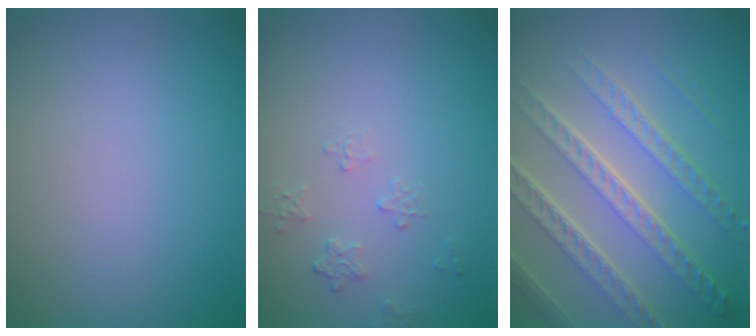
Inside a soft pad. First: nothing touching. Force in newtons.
{"total": 1.2, "press": 0.8, "slide": 0.9}
{"total": 7.2, "press": 5.2, "slide": 5.1}